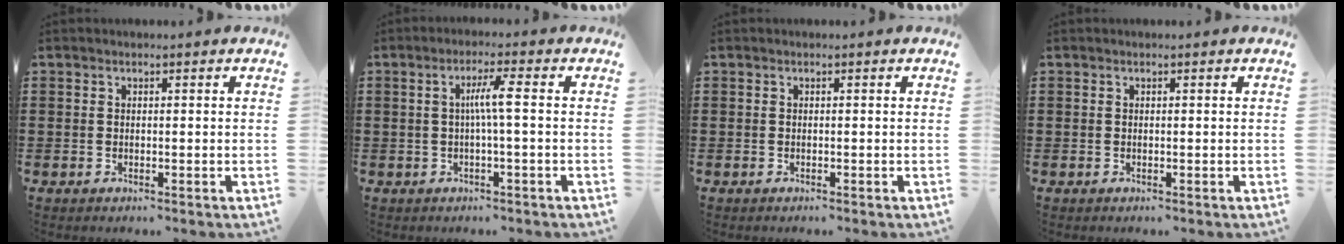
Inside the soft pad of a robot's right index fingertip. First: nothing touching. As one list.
[{"total": 4.0, "force": [-0.1, -0.1, 4.0], "torque": [-0.076, -0.001, -0.007]}, {"total": 0.0}, {"total": 0.0}]